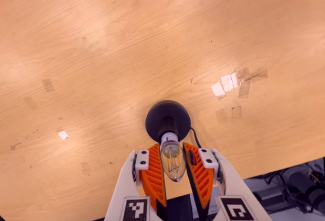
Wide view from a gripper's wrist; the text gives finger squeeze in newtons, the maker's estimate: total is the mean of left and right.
{"total": 8.6, "left": 7.7, "right": 9.4}